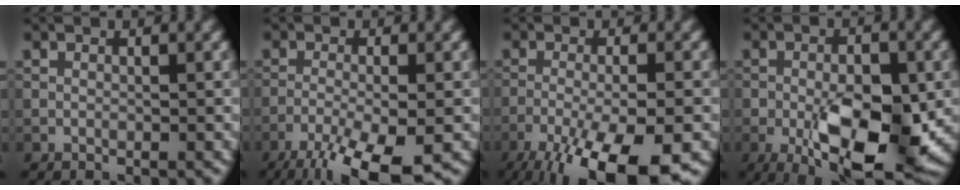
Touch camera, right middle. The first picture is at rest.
{"total": 8.2, "force": [-5.1, 2.0, 6.1], "torque": [-0.105, -0.020, -0.094]}
{"total": 12.1, "force": [-7.5, 3.4, 8.8], "torque": [-0.151, -0.037, -0.113]}
{"total": 11.3, "force": [-3.6, 5.0, 9.5], "torque": [-0.141, -0.014, -0.053]}